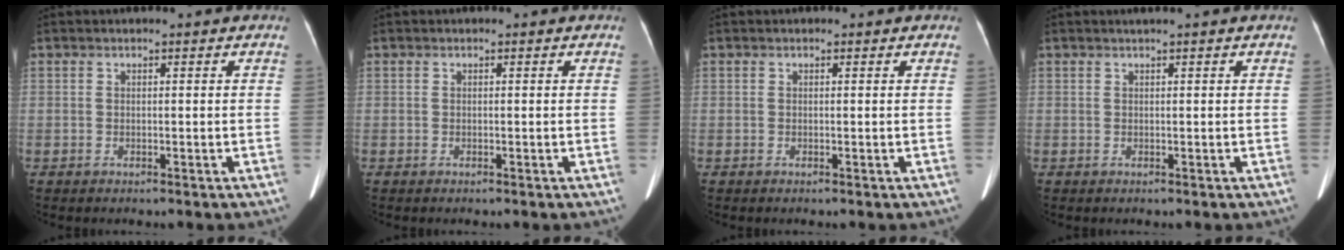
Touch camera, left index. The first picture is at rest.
{"total": 0.0}
{"total": 0.0}
{"total": 0.7, "force": [0.5, -0.2, 0.5], "torque": [-0.016, -0.001, 0.015]}